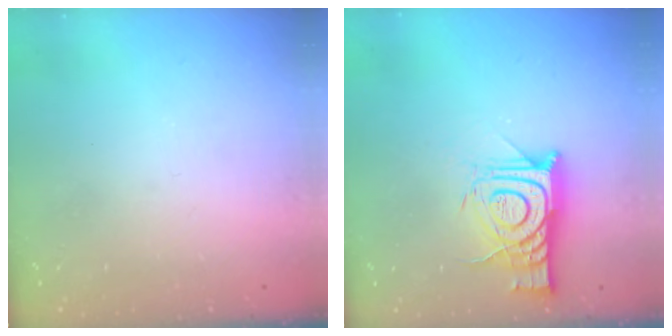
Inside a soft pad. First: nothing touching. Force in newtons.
{"total": 12.7, "press": 12.6, "slide": 1.1}